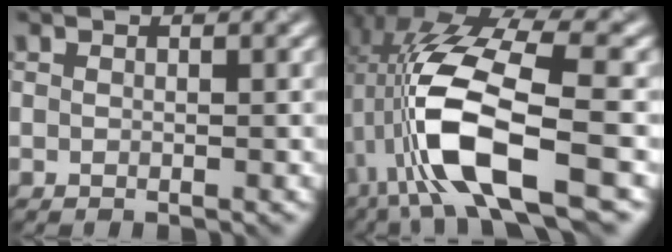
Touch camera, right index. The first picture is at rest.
{"total": 11.6, "force": [-2.0, 4.0, 10.7], "torque": [-0.223, -0.005, -0.037]}